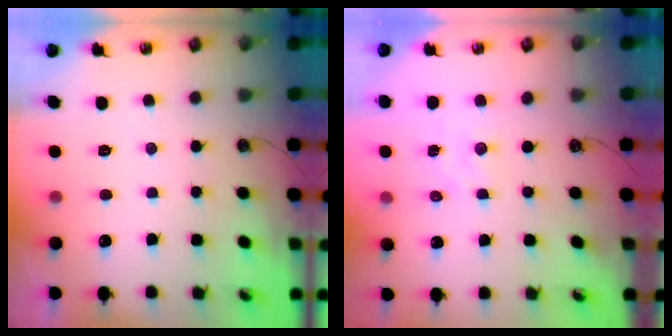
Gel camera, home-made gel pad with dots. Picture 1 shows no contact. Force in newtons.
{"total": 2.0, "press": 2.0, "slide": 0.4}